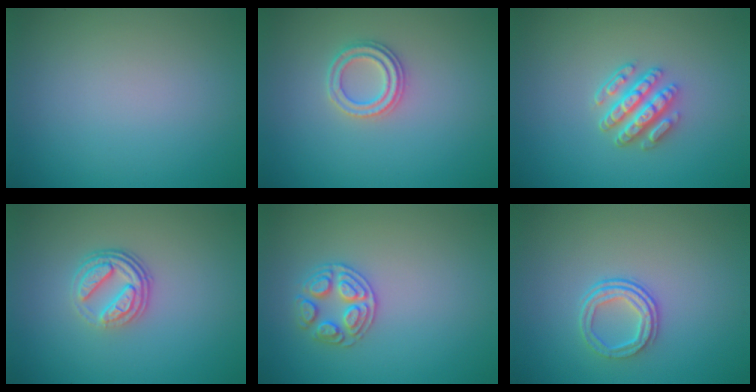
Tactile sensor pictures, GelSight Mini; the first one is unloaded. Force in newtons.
{"total": 2.3, "press": 2.2, "slide": 0.5}
{"total": 4.2, "press": 3.4, "slide": 2.5}
{"total": 3.7, "press": 2.7, "slide": 2.6}
{"total": 2.6, "press": 2.6, "slide": 0.4}
{"total": 2.4, "press": 1.7, "slide": 1.7}